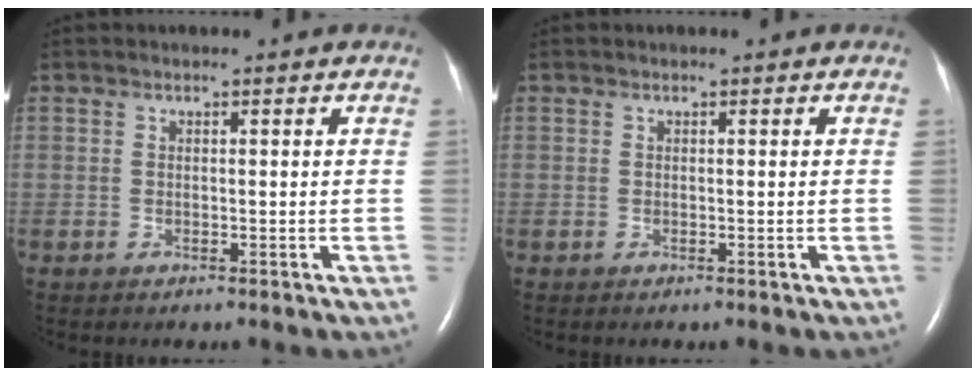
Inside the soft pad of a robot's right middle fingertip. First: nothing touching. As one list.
[{"total": 0.0}]